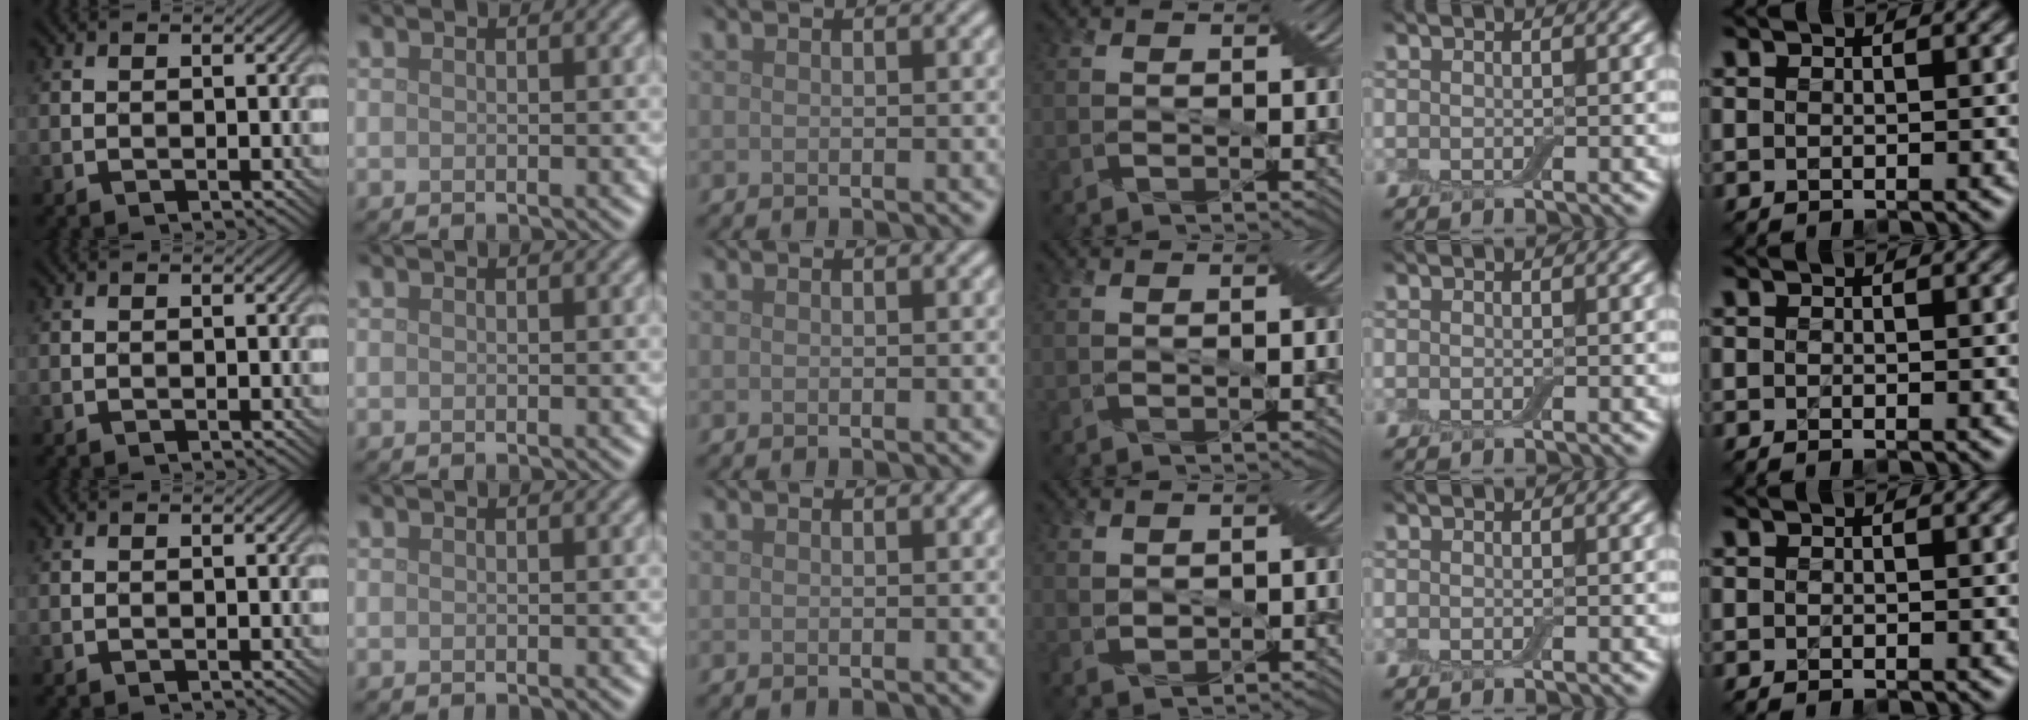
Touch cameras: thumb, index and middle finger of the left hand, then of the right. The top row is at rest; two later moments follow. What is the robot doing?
{"motion": "cut", "object": "cling film"}